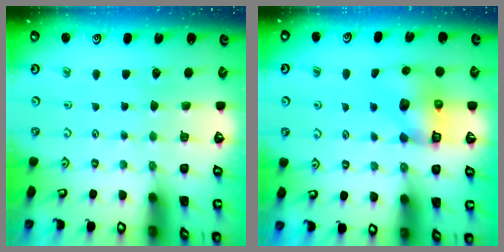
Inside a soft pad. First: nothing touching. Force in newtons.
{"total": 8.0, "press": 7.9, "slide": 1.2}